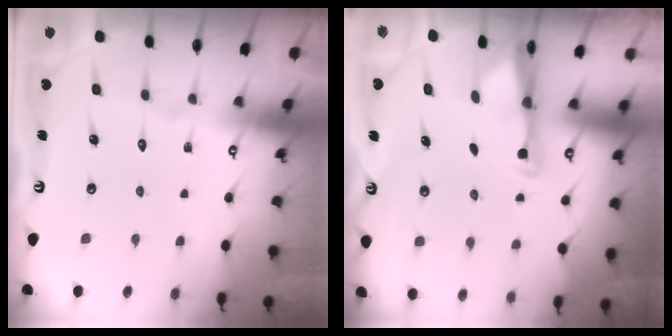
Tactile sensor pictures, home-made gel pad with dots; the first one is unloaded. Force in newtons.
{"total": 3.0, "press": 2.9, "slide": 0.4}